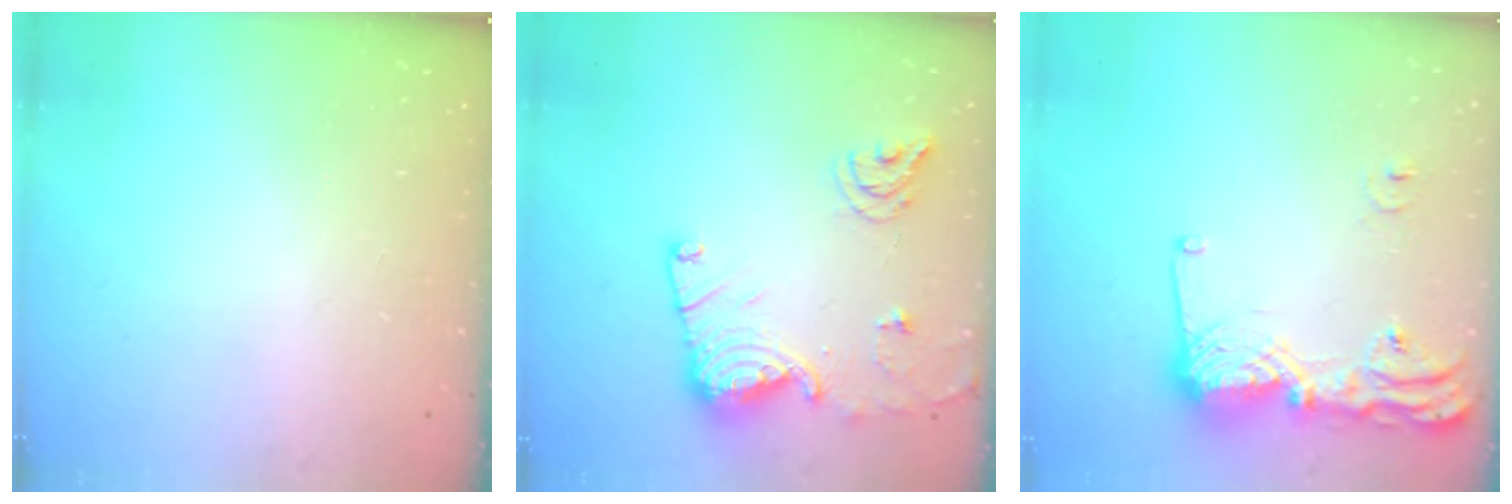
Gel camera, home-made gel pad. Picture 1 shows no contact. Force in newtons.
{"total": 15.1, "press": 15.0, "slide": 1.5}
{"total": 16.1, "press": 16.1, "slide": 1.2}